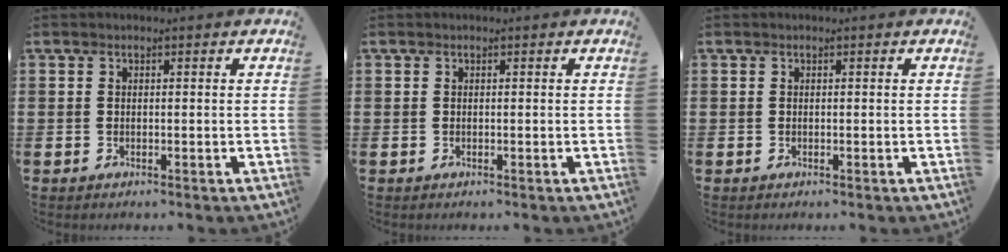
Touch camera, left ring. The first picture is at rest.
{"total": 0.0}
{"total": 0.0}